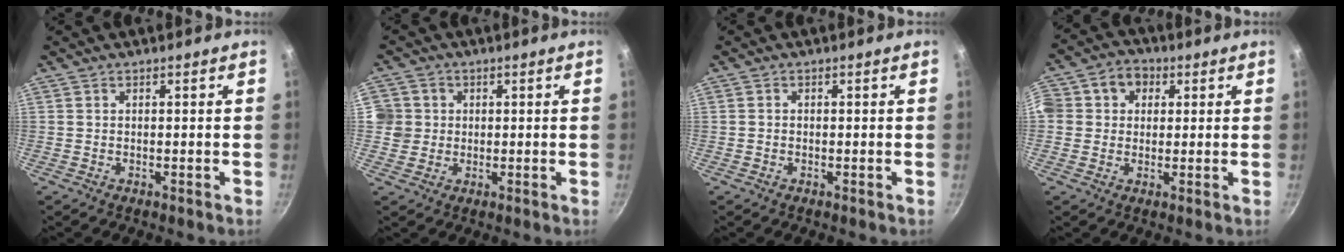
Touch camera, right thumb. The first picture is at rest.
{"total": 8.7, "force": [0.6, 8.0, 3.3], "torque": [-0.024, 0.013, -0.005]}
{"total": 0.5, "force": [-0.2, 0.5, 0.2], "torque": [-0.004, 0.003, -0.003]}
{"total": 8.1, "force": [1.6, 7.2, 3.5], "torque": [-0.037, 0.014, 0.008]}